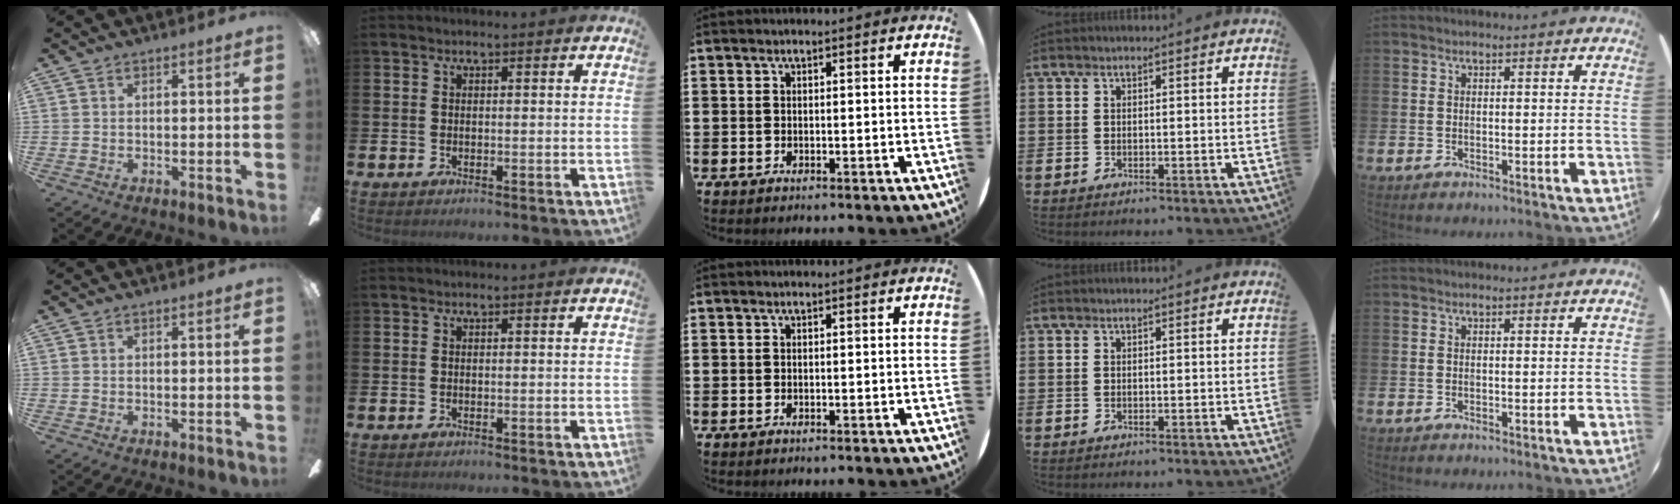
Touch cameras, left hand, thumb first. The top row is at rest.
{}